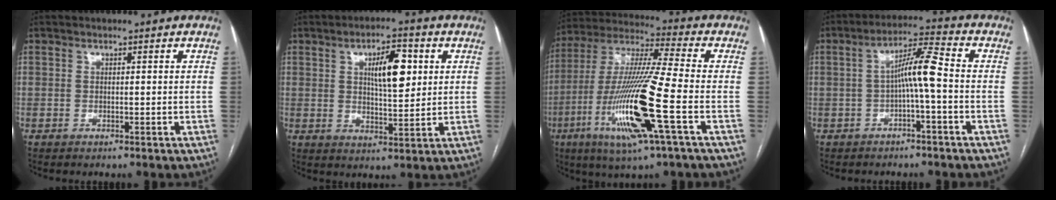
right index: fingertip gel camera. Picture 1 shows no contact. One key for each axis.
{"total": 8.2, "fx": 2.4, "fy": 2.5, "fz": 7.5, "tx": -0.122, "ty": 0.009, "tz": 0.043}
{"total": 19.1, "fx": -6.1, "fy": 0.4, "fz": 18.1, "tx": -0.385, "ty": -0.023, "tz": -0.120}
{"total": 6.6, "fx": -0.9, "fy": 0.1, "fz": 6.6, "tx": -0.116, "ty": 0.023, "tz": -0.014}